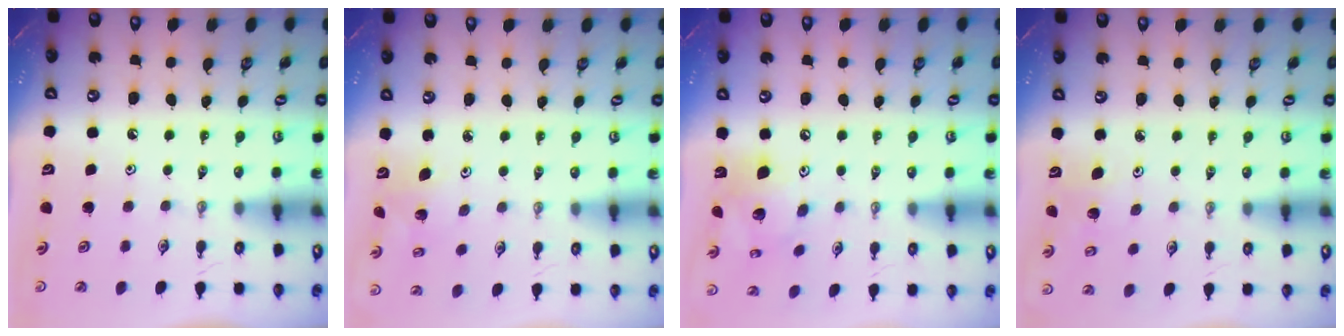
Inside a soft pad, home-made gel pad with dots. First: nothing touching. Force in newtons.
{"total": 2.7, "press": 2.7, "slide": 0.3}
{"total": 14.3, "press": 14.2, "slide": 1.7}
{"total": 4.2, "press": 4.1, "slide": 0.8}